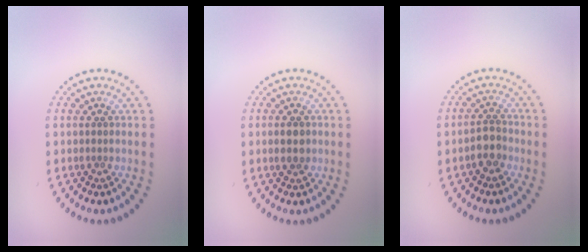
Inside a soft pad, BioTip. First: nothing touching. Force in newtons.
{"total": 2.2, "press": 2.2, "slide": 0.1}
{"total": 2.1, "press": 1.8, "slide": 1.0}